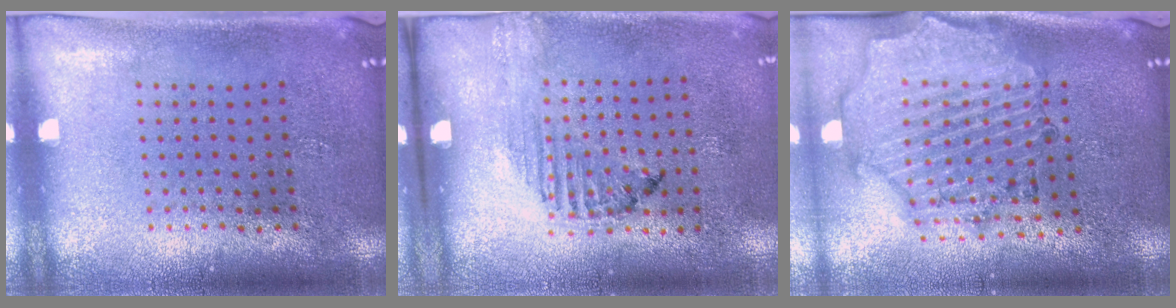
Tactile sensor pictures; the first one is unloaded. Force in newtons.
{"total": 1.3, "press": 1.1, "slide": 0.7}
{"total": 1.8, "press": 1.8, "slide": 0.3}